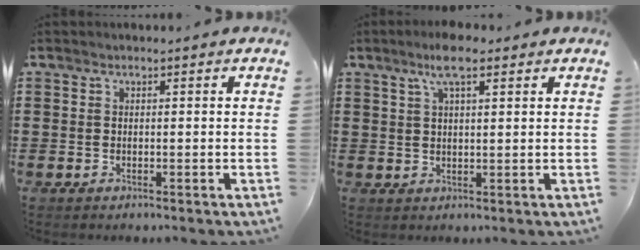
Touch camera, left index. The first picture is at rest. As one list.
[{"total": 5.2, "force": [3.2, 1.2, 3.9], "torque": [-0.084, 0.007, 0.056]}]